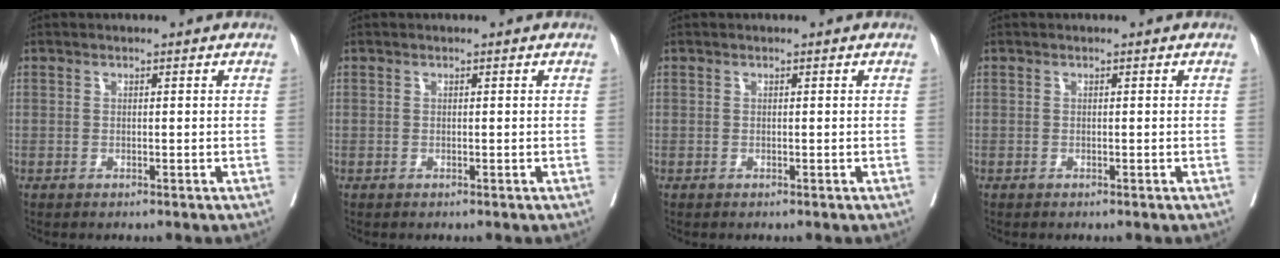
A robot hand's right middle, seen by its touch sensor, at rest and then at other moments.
{"total": 0.0}
{"total": 0.0}
{"total": 0.0}